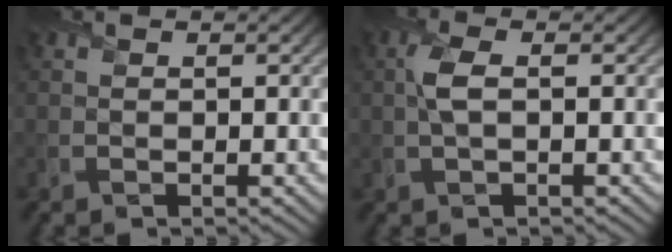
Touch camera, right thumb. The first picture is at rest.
{"total": 3.0, "force": [0.2, 1.1, 2.8], "torque": [-0.068, 0.004, 0.002]}